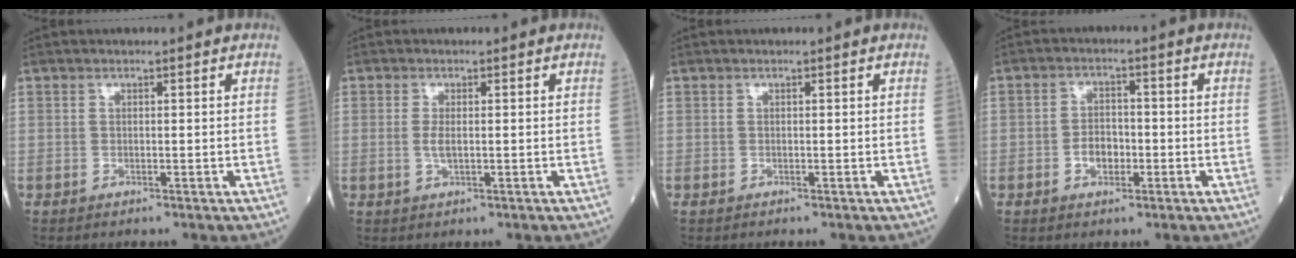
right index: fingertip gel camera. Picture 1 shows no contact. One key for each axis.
{"total": 1.9, "fx": 0.0, "fy": 0.6, "fz": 1.8, "tx": -0.042, "ty": -0.002, "tz": 0.000}
{"total": 0.0}
{"total": 3.7, "fx": -1.2, "fy": 2.3, "fz": 2.7, "tx": -0.043, "ty": 0.006, "tz": -0.020}